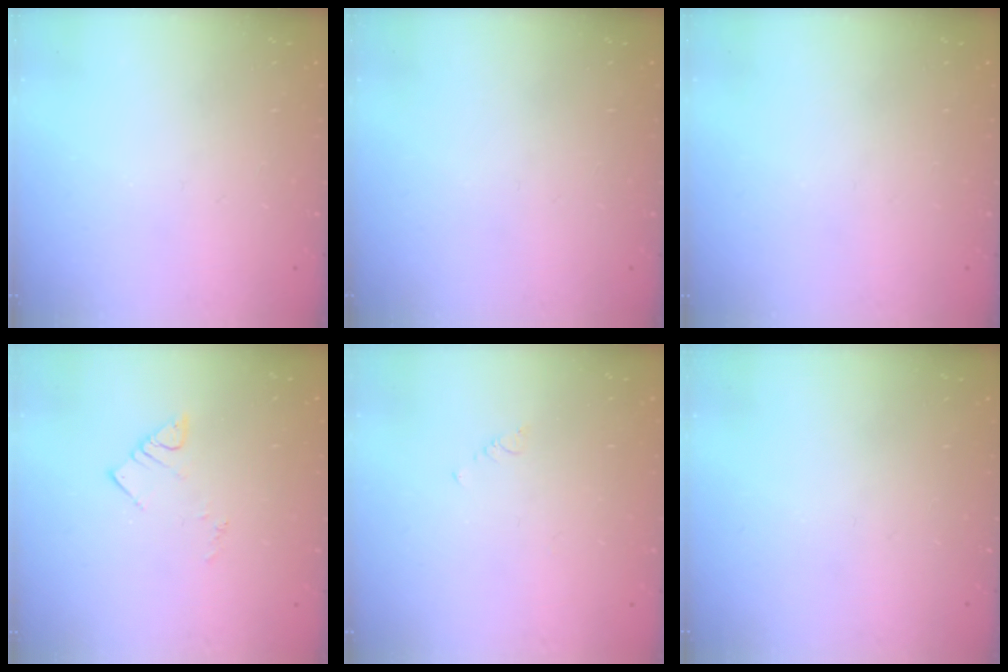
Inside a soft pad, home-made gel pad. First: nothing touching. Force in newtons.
{"total": 0.0}
{"total": 0.0}
{"total": 4.5, "press": 4.5, "slide": 0.4}
{"total": 0.7, "press": 0.6, "slide": 0.2}
{"total": 0.0}